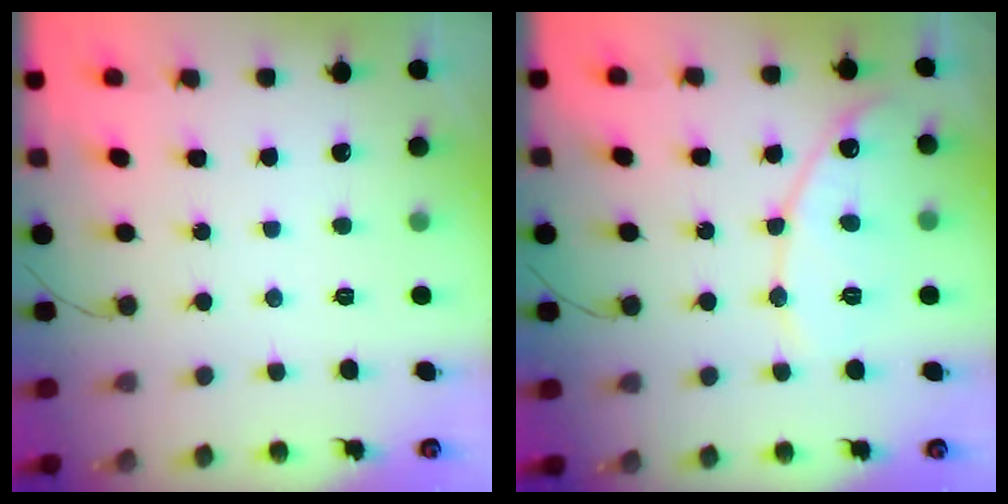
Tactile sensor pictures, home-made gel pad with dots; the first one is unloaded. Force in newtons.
{"total": 11.0, "press": 11.0, "slide": 1.0}